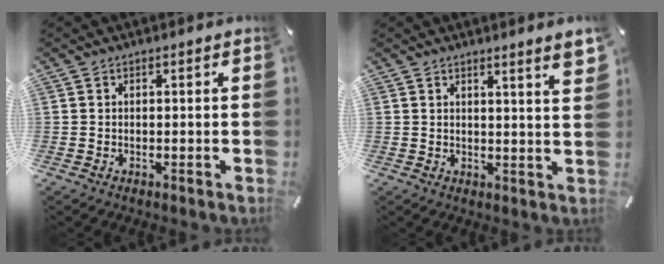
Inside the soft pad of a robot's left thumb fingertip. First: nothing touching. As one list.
[{"total": 4.0, "force": [2.7, -0.2, 3.0], "torque": [-0.046, -0.019, 0.044]}]